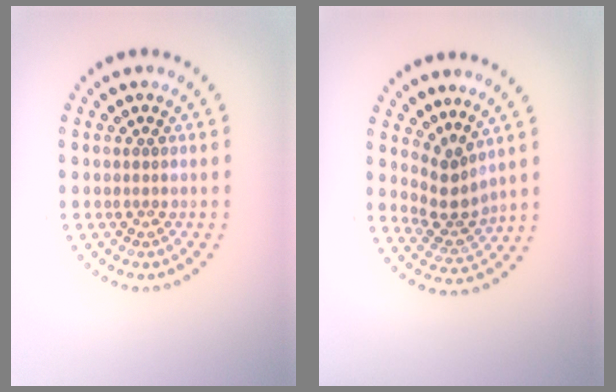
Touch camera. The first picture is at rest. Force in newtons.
{"total": 2.9, "press": 2.0, "slide": 2.1}